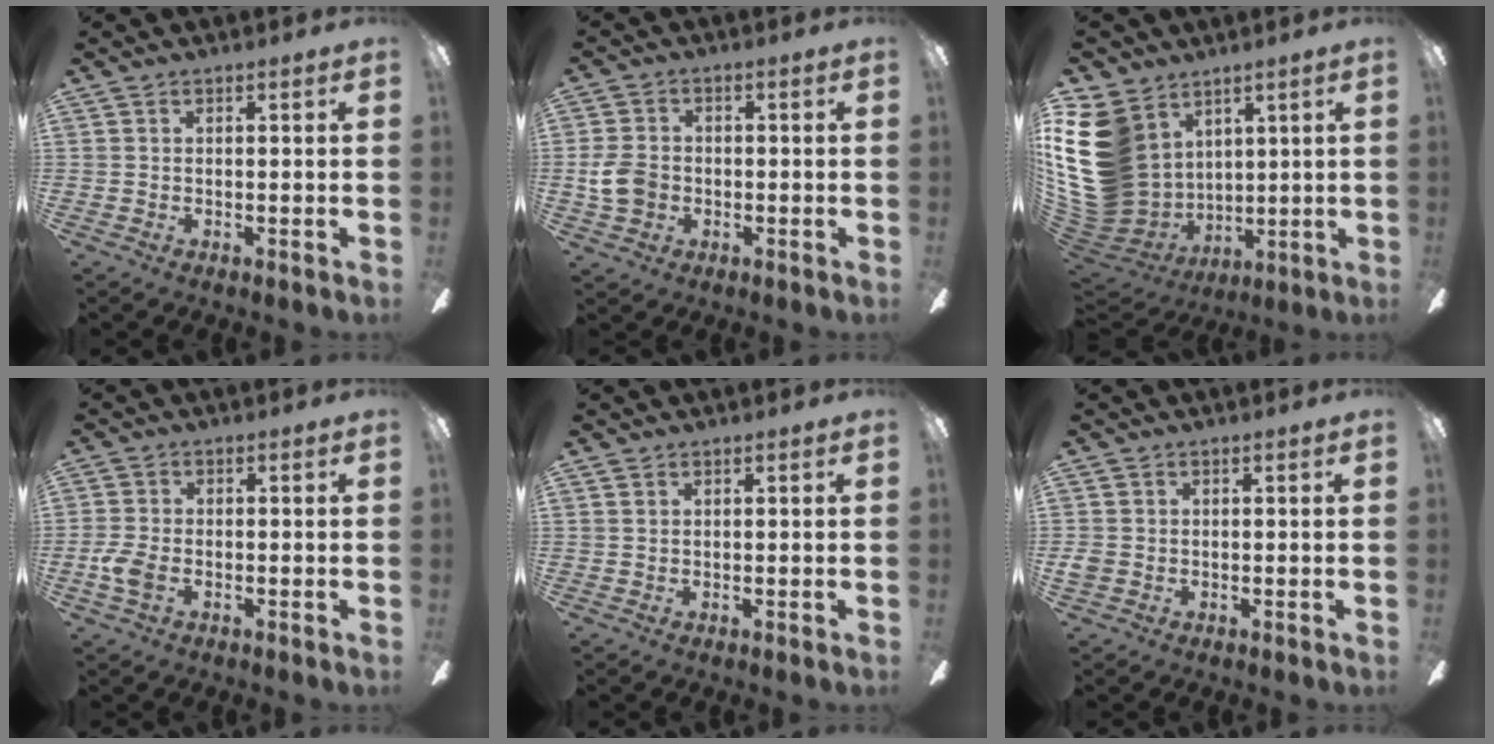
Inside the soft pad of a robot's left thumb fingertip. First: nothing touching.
{"total": 6.9, "force": [-1.5, 5.3, 4.2], "torque": [-0.099, 0.010, -0.026]}
{"total": 21.7, "force": [5.5, 16.9, 12.4], "torque": [-0.304, -0.043, 0.116]}
{"total": 5.1, "force": [-1.8, 3.0, 3.8], "torque": [-0.086, 0.001, -0.035]}
{"total": 0.7, "force": [0.4, 0.6, 0.3], "torque": [-0.007, 0.005, 0.006]}
{"total": 2.0, "force": [-0.6, 1.7, 0.9], "torque": [-0.013, 0.003, -0.010]}